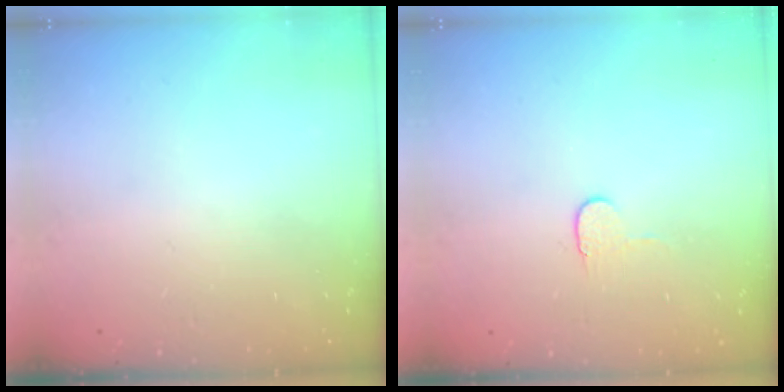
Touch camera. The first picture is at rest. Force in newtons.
{"total": 5.0, "press": 4.9, "slide": 0.4}